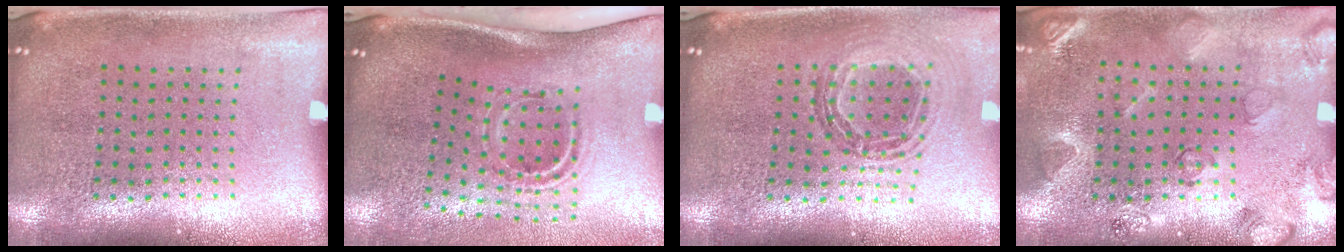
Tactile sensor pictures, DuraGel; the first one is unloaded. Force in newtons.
{"total": 2.2, "press": 1.2, "slide": 1.8}
{"total": 0.9, "press": 0.9, "slide": 0.0}
{"total": 2.1, "press": 2.0, "slide": 0.7}